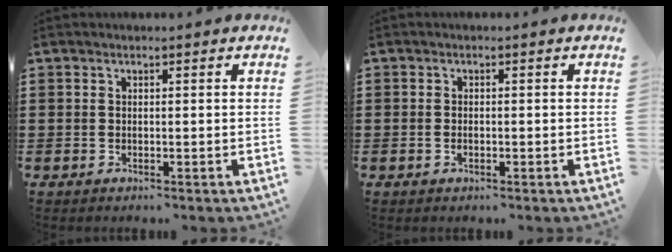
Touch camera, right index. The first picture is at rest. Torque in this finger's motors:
{"motor_torque": [0.77, 1.37, 0.00, -0.01]}